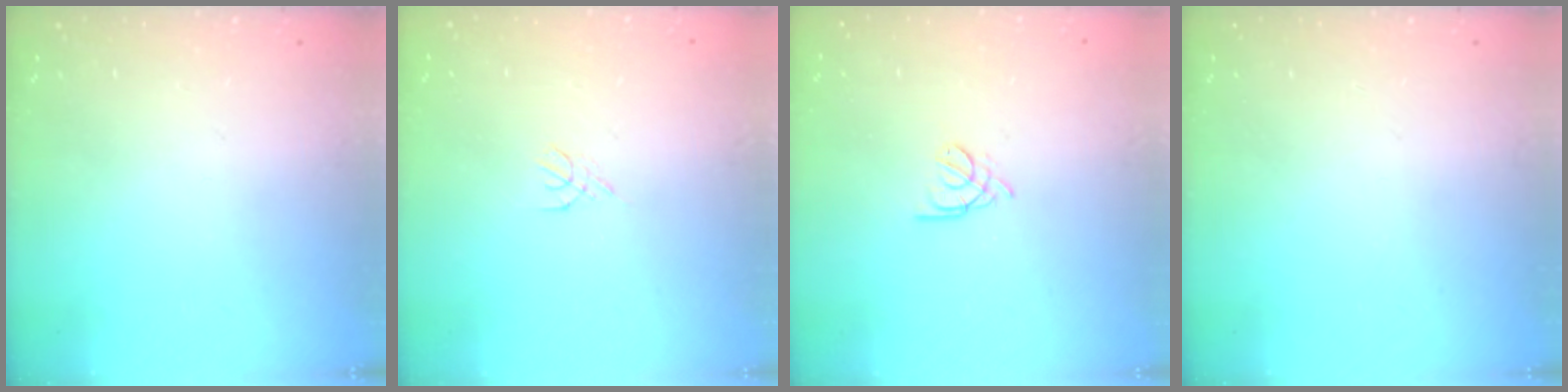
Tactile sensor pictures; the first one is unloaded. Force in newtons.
{"total": 1.8, "press": 1.7, "slide": 0.5}
{"total": 1.8, "press": 1.7, "slide": 0.5}
{"total": 0.0}